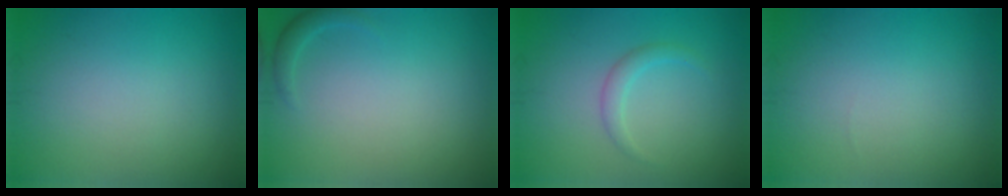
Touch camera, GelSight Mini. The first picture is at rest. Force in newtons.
{"total": 1.0, "press": 1.0, "slide": 0.1}
{"total": 1.5, "press": 1.5, "slide": 0.1}
{"total": 0.0}